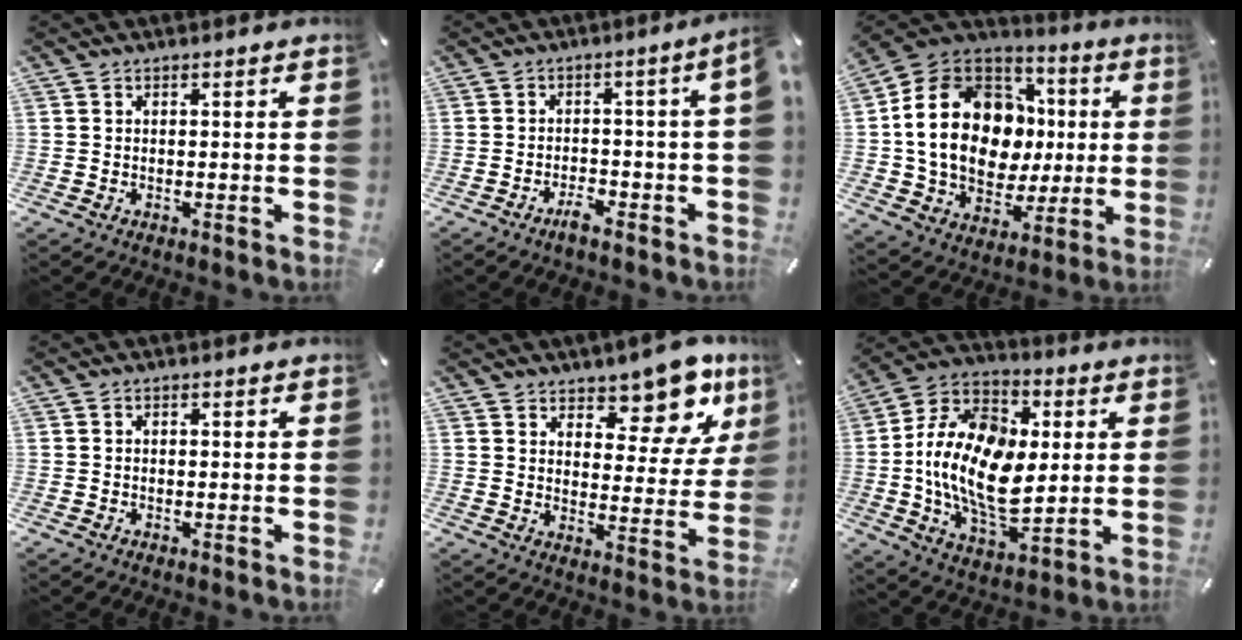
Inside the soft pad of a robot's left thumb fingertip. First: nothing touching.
{"total": 4.7, "force": [-2.5, 0.3, 4.0], "torque": [-0.070, 0.004, -0.046]}
{"total": 20.5, "force": [1.6, 16.4, 12.3], "torque": [-0.235, -0.005, 0.036]}
{"total": 0.6, "force": [-0.1, 0.5, 0.4], "torque": [-0.007, 0.002, -0.003]}
{"total": 12.3, "force": [9.4, 5.8, 5.6], "torque": [-0.058, -0.083, 0.161]}
{"total": 19.2, "force": [-0.5, 13.0, 14.1], "torque": [-0.299, 0.002, -0.010]}